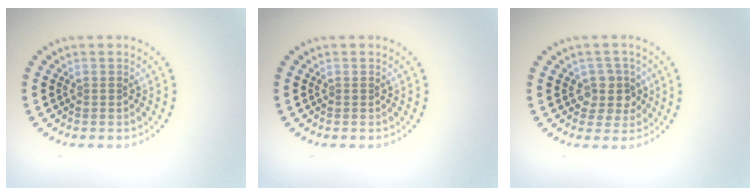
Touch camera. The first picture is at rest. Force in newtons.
{"total": 0.0}
{"total": 2.8, "press": 2.4, "slide": 1.5}